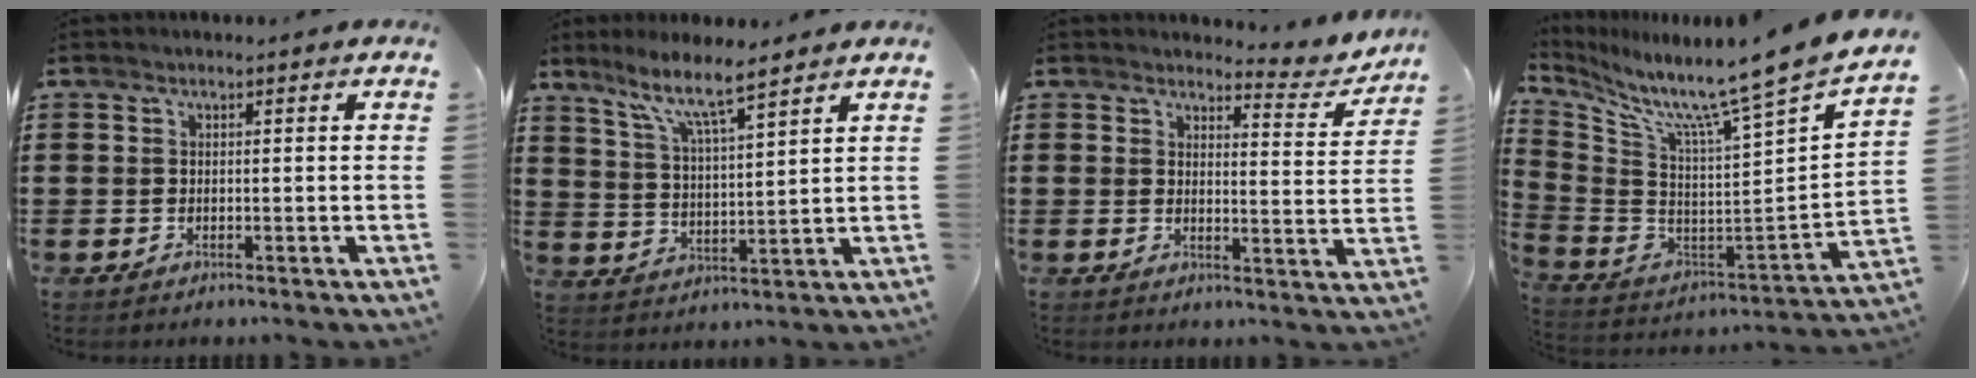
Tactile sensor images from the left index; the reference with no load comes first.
{"total": 7.4, "force": [6.1, 0.4, 4.2], "torque": [-0.100, -0.025, 0.107]}
{"total": 4.4, "force": [4.1, 0.5, 1.5], "torque": [-0.030, -0.026, 0.068]}
{"total": 9.0, "force": [7.9, -1.5, 4.1], "torque": [-0.095, -0.090, 0.115]}